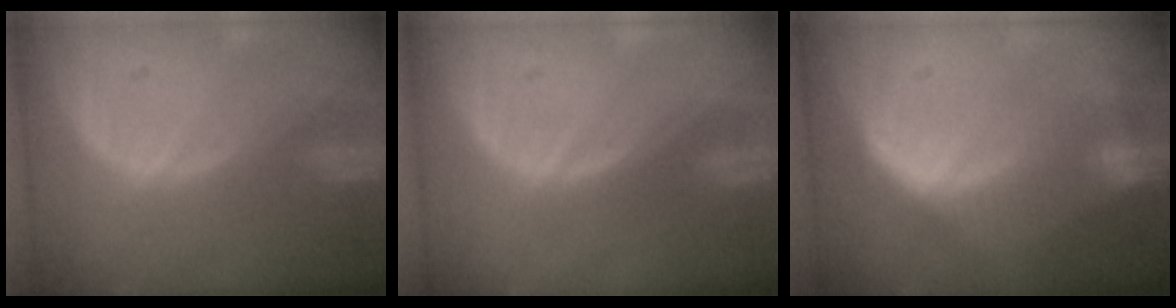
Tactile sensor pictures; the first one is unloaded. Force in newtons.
{"total": 0.0}
{"total": 6.8, "press": 6.4, "slide": 2.3}